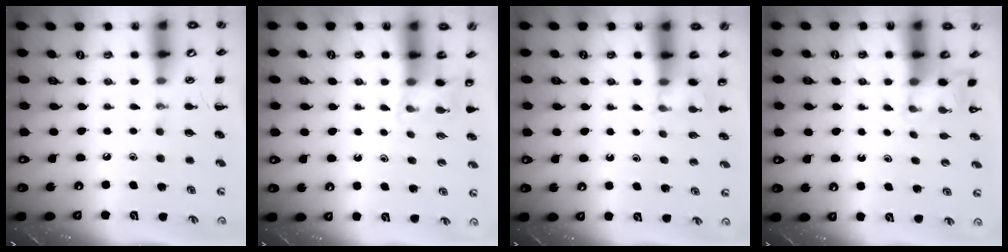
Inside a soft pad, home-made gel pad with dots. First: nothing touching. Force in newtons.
{"total": 2.5, "press": 2.4, "slide": 0.9}
{"total": 3.1, "press": 3.0, "slide": 1.0}
{"total": 2.0, "press": 2.0, "slide": 0.5}